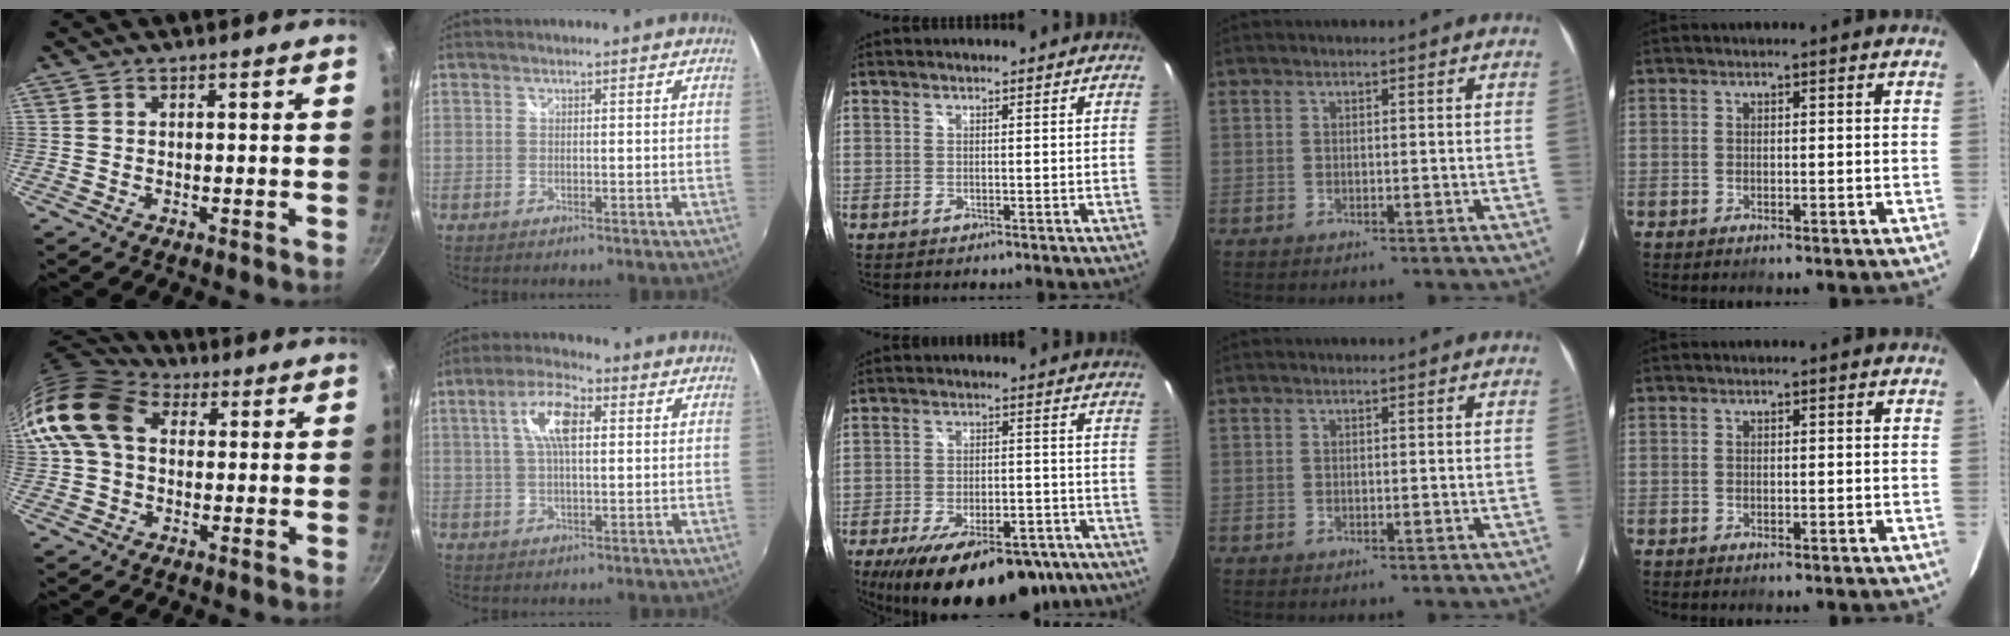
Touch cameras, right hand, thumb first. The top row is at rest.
{"thumb": {"total": 13.1, "force": [2.5, 9.7, 8.3], "torque": [-0.141, 0.023, 0.028]}, "index": {"total": 8.1, "force": [2.0, 3.1, 7.2], "torque": [-0.138, 0.016, 0.035]}, "middle": {"total": 22.9, "force": [-16.3, 8.9, 13.4], "torque": [-0.238, -0.031, -0.222]}}